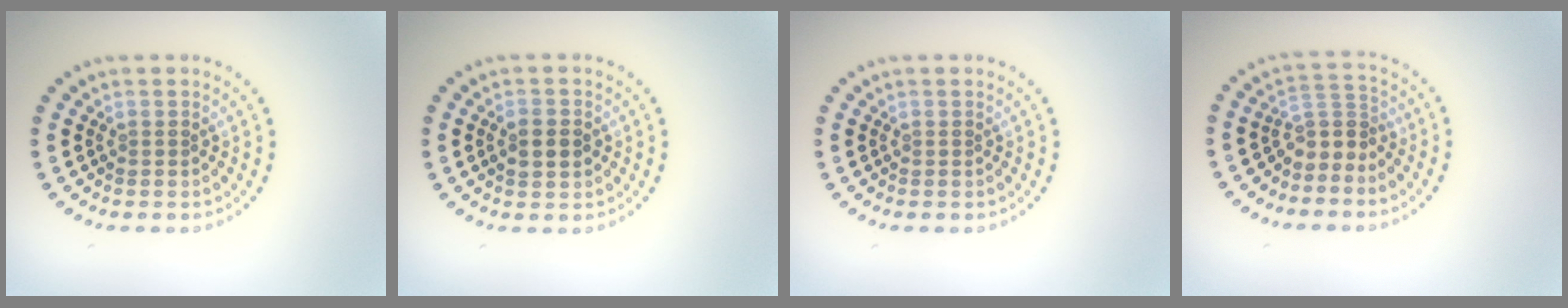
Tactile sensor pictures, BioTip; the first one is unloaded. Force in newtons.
{"total": 3.0, "press": 3.0, "slide": 0.0}
{"total": 0.0}
{"total": 2.5, "press": 1.7, "slide": 1.9}